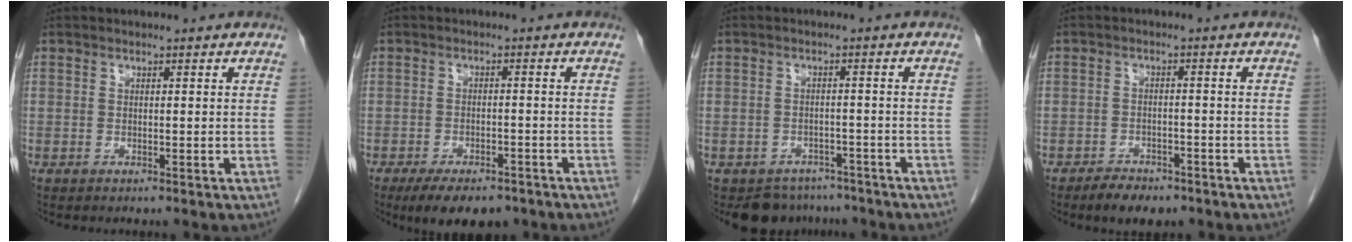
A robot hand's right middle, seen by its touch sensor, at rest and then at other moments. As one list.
[{"total": 8.7, "force": [-6.5, 3.5, 4.7], "torque": [-0.065, -0.003, -0.095]}, {"total": 6.1, "force": [-5.2, 3.1, -0.1], "torque": [0.016, 0.012, -0.069]}, {"total": 4.6, "force": [-3.6, 2.1, 1.9], "torque": [-0.031, 0.001, -0.052]}]